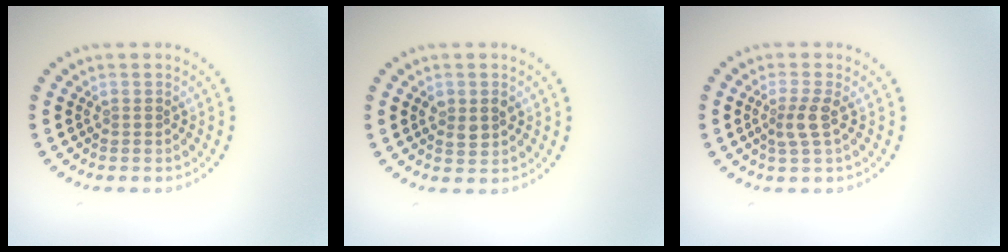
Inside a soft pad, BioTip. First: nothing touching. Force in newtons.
{"total": 1.7, "press": 1.7, "slide": 0.2}
{"total": 2.1, "press": 1.6, "slide": 1.2}